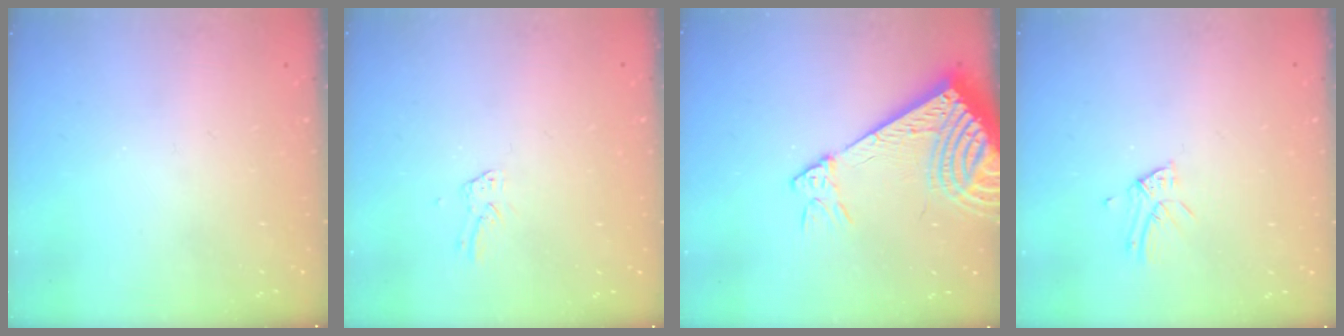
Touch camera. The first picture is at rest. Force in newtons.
{"total": 1.9, "press": 1.9, "slide": 0.1}
{"total": 17.2, "press": 17.0, "slide": 2.7}
{"total": 4.0, "press": 3.9, "slide": 0.3}